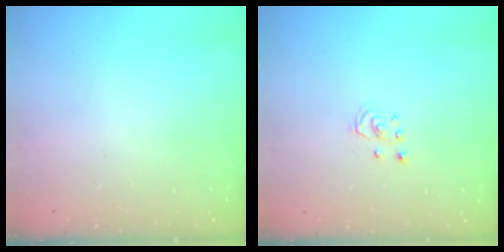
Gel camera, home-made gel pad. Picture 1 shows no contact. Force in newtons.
{"total": 2.5, "press": 2.5, "slide": 0.2}